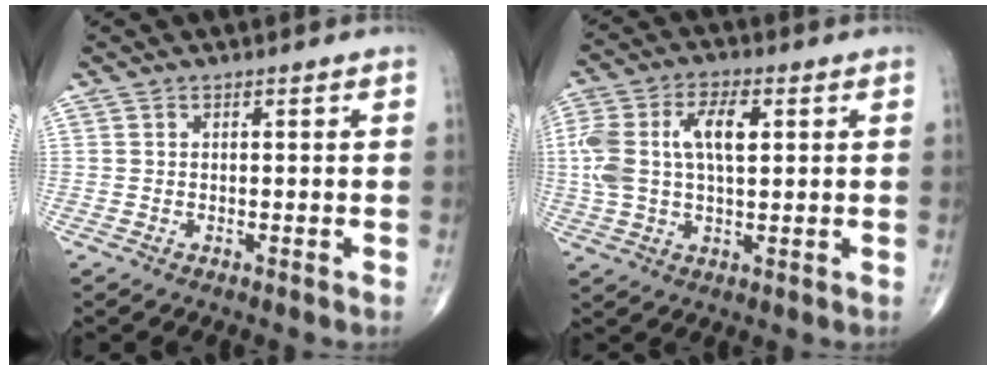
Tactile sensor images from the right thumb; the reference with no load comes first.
{"total": 12.6, "force": [2.2, 6.4, 10.6], "torque": [-0.225, 0.019, 0.044]}